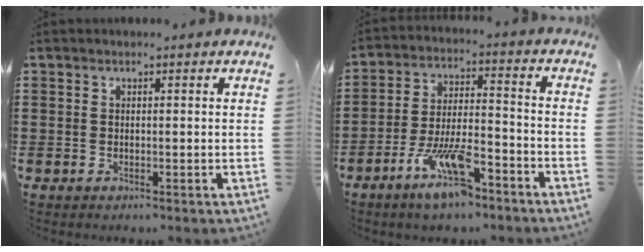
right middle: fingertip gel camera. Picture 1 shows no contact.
{"total": 10.0, "force": [-6.5, 2.9, 7.0], "torque": [-0.140, 0.003, -0.121]}